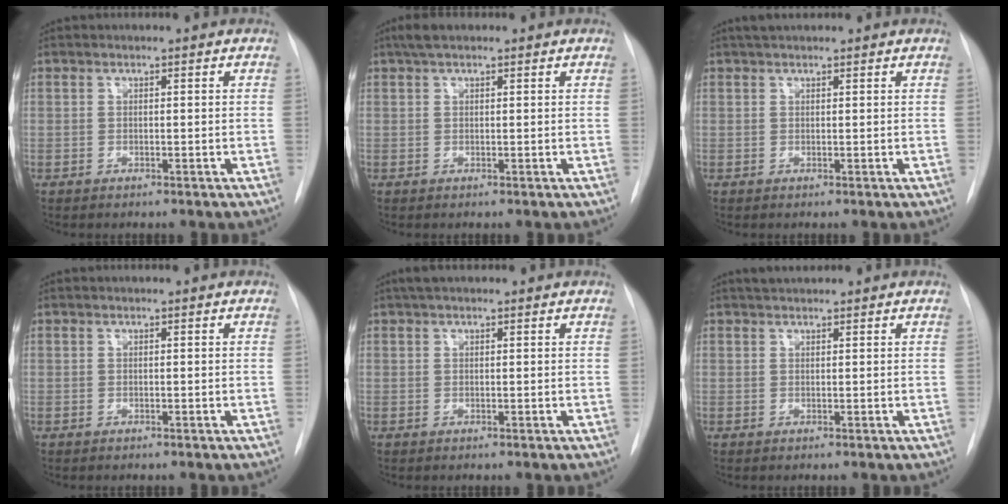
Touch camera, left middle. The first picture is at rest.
{"total": 2.9, "force": [2.1, 1.1, 1.7], "torque": [-0.036, 0.020, 0.037]}
{"total": 2.3, "force": [2.0, 0.7, 1.0], "torque": [-0.016, 0.022, 0.032]}
{"total": 0.0}
{"total": 2.6, "force": [1.9, 1.0, 1.3], "torque": [-0.023, 0.025, 0.032]}
{"total": 2.0, "force": [1.8, 0.5, 0.6], "torque": [-0.012, 0.018, 0.031]}